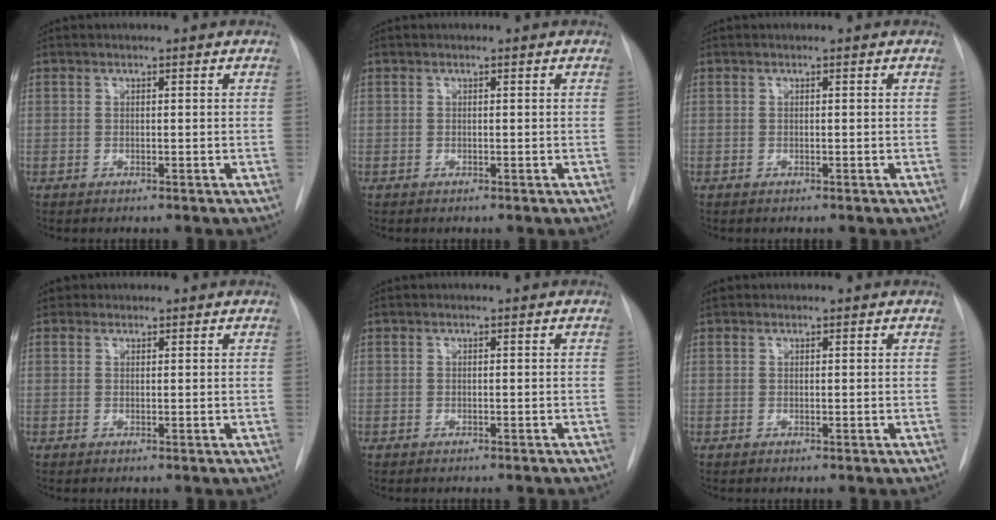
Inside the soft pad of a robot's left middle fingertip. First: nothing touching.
{"total": 0.0}
{"total": 0.0}
{"total": 1.2, "force": [0.8, 0.9, 0.0], "torque": [0.005, 0.010, 0.009]}
{"total": 1.5, "force": [-1.4, 0.1, 0.5], "torque": [-0.009, -0.001, -0.017]}
{"total": 0.9, "force": [0.6, 0.6, 0.1], "torque": [-0.002, 0.015, 0.008]}